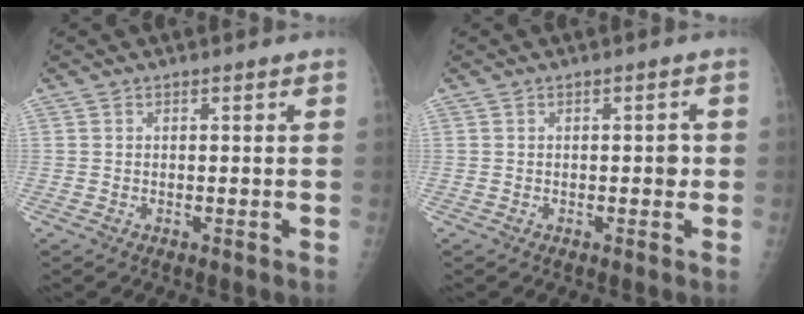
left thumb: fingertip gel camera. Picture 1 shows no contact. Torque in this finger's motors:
{"motor_torque": [0.14, 0.05, 0.10, -0.04, 0.02]}